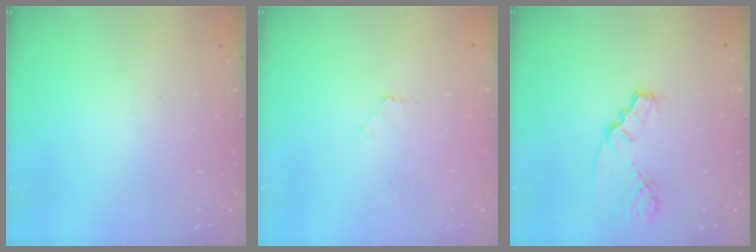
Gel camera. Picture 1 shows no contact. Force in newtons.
{"total": 2.1, "press": 2.1, "slide": 0.3}
{"total": 2.7, "press": 2.7, "slide": 0.3}